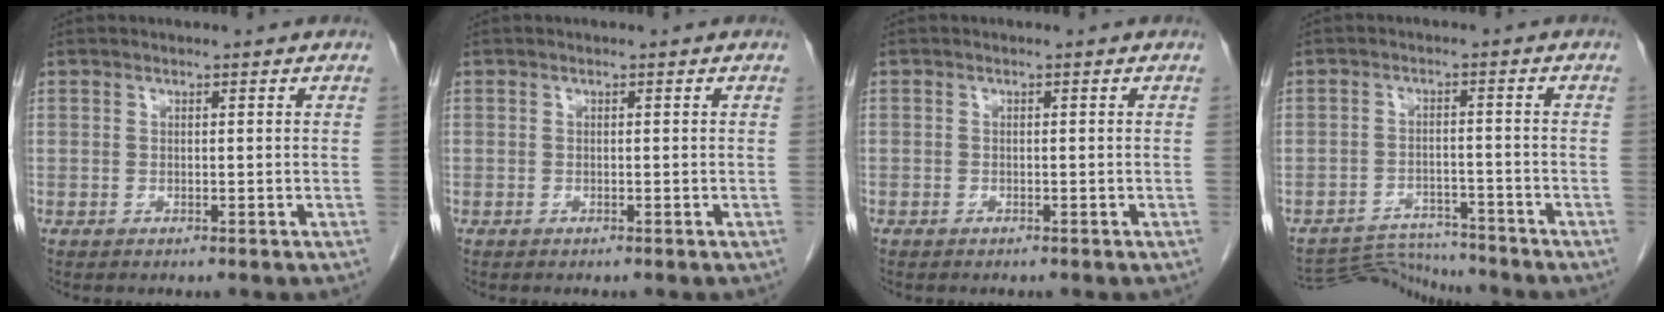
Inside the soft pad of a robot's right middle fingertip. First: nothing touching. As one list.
[{"total": 0.0}, {"total": 0.6, "force": [-0.4, 0.4, 0.0], "torque": [-0.009, 0.002, -0.008]}, {"total": 0.0}]